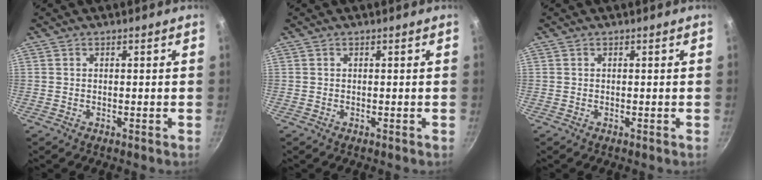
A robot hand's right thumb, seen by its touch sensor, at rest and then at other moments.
{"total": 0.0}
{"total": 0.0}